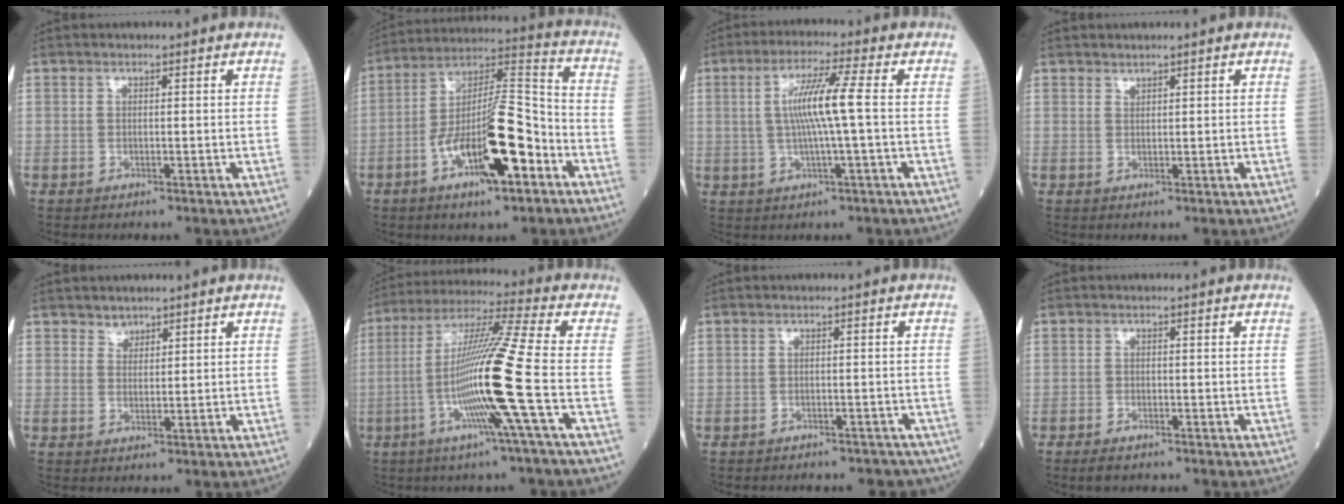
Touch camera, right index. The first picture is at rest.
{"total": 16.0, "force": [-6.2, 3.6, 14.4], "torque": [-0.260, 0.009, -0.099]}
{"total": 7.7, "force": [0.4, -0.7, 7.6], "torque": [-0.150, 0.004, 0.007]}
{"total": 0.6, "force": [0.6, 0.0, 0.1], "torque": [-0.008, -0.005, 0.012]}
{"total": 1.7, "force": [1.5, 0.8, 0.1], "torque": [0.001, -0.005, 0.024]}
{"total": 14.9, "force": [-3.6, -2.6, 14.2], "torque": [-0.272, -0.006, -0.076]}
{"total": 7.5, "force": [-6.5, 3.4, 1.5], "torque": [-0.018, 0.001, -0.062]}
{"total": 2.0, "force": [-1.5, 0.7, 1.1], "torque": [-0.029, -0.005, -0.022]}